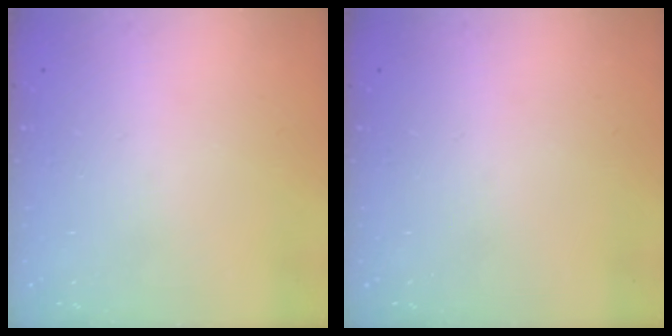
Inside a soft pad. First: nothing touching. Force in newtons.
{"total": 0.0}